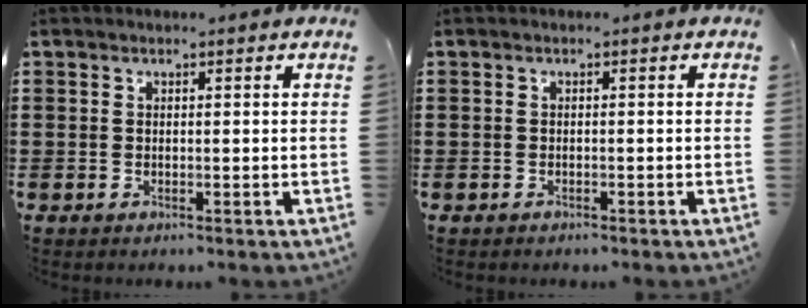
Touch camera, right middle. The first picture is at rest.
{"total": 0.7, "force": [-0.6, 0.3, 0.0], "torque": [-0.002, 0.002, -0.014]}